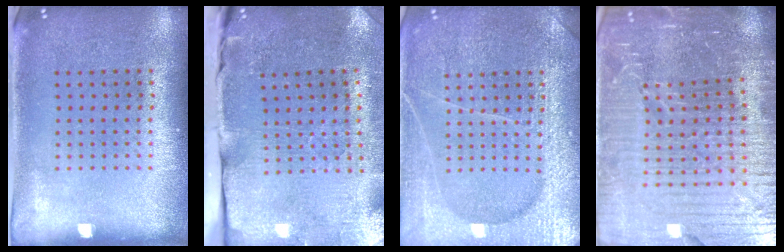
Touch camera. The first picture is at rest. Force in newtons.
{"total": 3.8, "press": 3.4, "slide": 1.7}
{"total": 6.6, "press": 6.5, "slide": 0.8}
{"total": 7.0, "press": 6.1, "slide": 3.5}